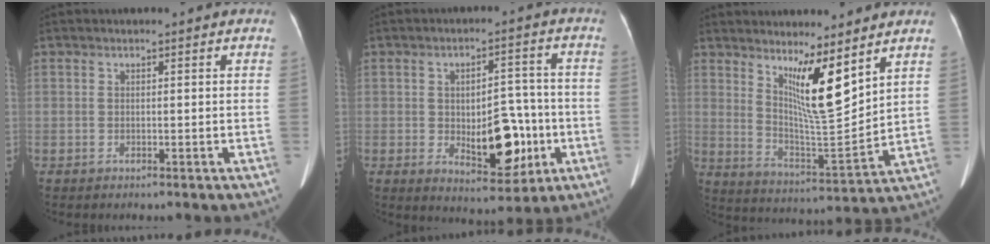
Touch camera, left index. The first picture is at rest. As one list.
[{"total": 10.3, "force": [-2.3, 4.9, 8.8], "torque": [-0.120, 0.006, -0.023]}, {"total": 9.8, "force": [6.0, 0.8, 7.7], "torque": [-0.139, -0.023, 0.117]}]